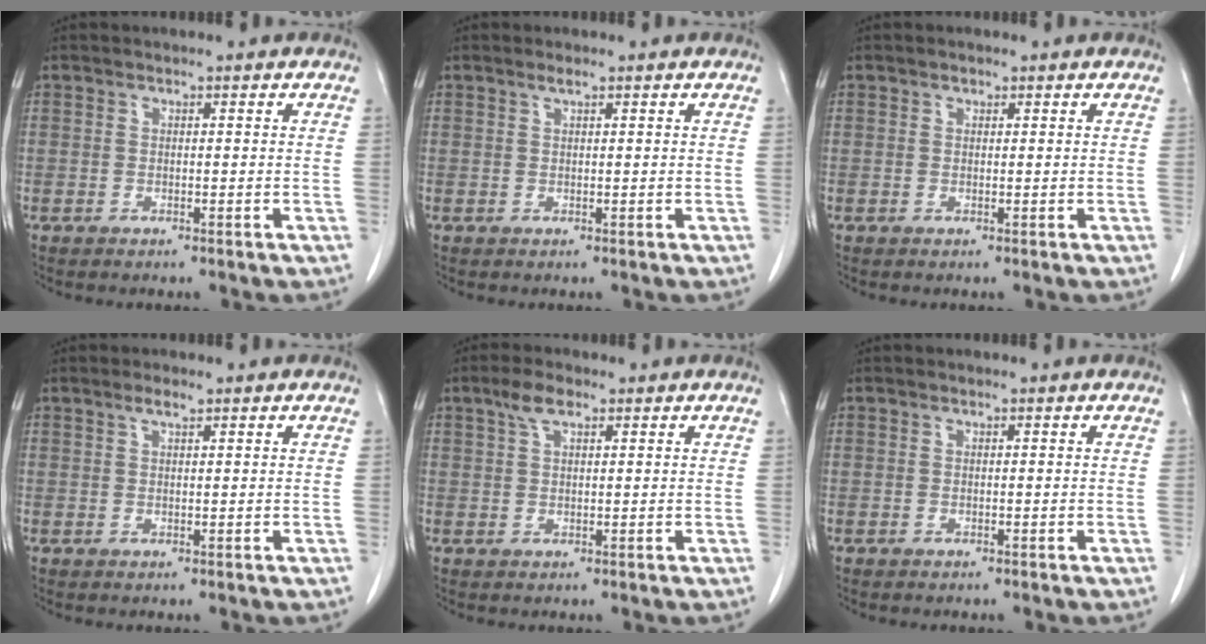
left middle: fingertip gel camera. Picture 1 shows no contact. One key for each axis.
{"total": 0.8, "fx": 0.6, "fy": 0.0, "fz": 0.5, "tx": -0.014, "ty": 0.000, "tz": 0.013}
{"total": 0.5, "fx": 0.4, "fy": 0.3, "fz": 0.2, "tx": -0.004, "ty": -0.002, "tz": 0.004}
{"total": 1.4, "fx": 1.0, "fy": 0.2, "fz": 1.0, "tx": -0.023, "ty": 0.002, "tz": 0.020}
{"total": 3.2, "fx": 2.0, "fy": 1.2, "fz": 2.3, "tx": -0.051, "ty": 0.009, "tz": 0.040}
{"total": 0.0}